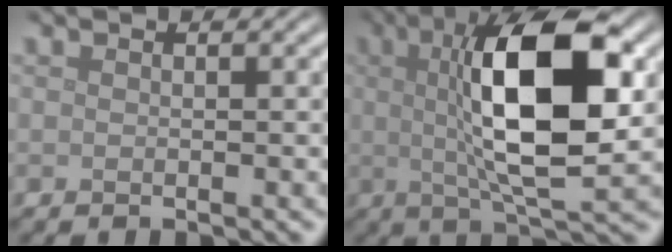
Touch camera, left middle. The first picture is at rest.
{"total": 11.7, "force": [1.9, 3.6, 10.9], "torque": [-0.178, 0.009, 0.031]}